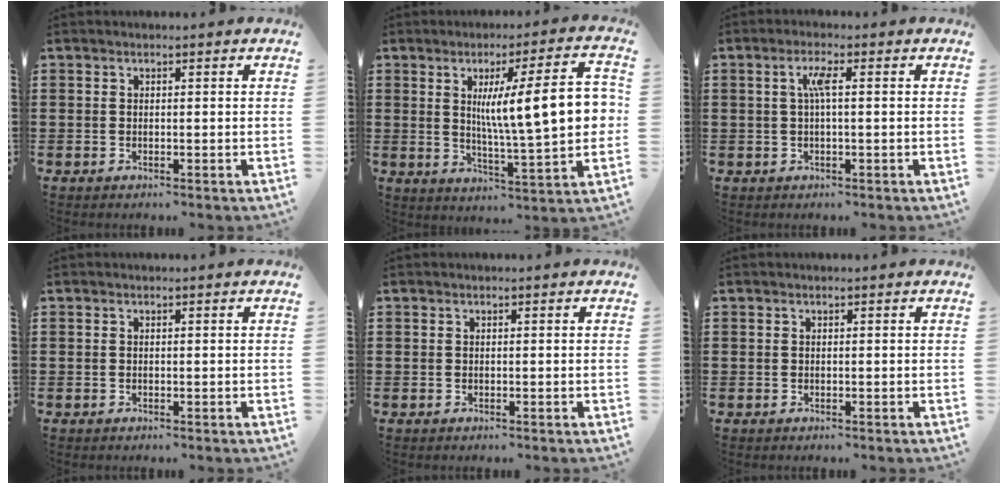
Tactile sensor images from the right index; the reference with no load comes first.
{"total": 13.7, "force": [2.1, 2.5, 13.3], "torque": [-0.213, 0.001, 0.029]}
{"total": 2.9, "force": [0.3, 0.2, 2.9], "torque": [-0.058, 0.002, 0.002]}
{"total": 0.0}
{"total": 0.0}
{"total": 0.0}